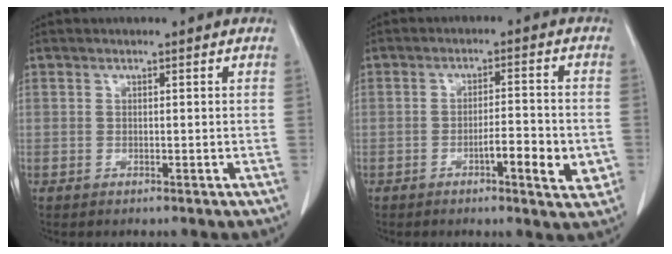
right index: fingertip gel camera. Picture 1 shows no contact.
{"total": 7.1, "force": [-2.4, 1.3, 6.5], "torque": [-0.090, 0.000, -0.032]}